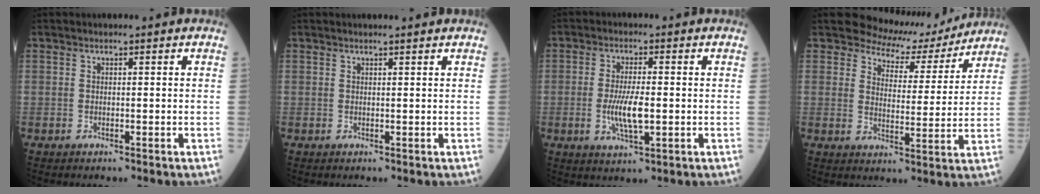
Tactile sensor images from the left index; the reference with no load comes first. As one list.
[{"total": 2.4, "force": [2.3, -0.1, 0.7], "torque": [-0.011, 0.006, 0.027]}, {"total": 5.7, "force": [-0.7, 1.3, 5.5], "torque": [-0.116, -0.010, -0.012]}, {"total": 8.7, "force": [8.3, 2.9, 0.2], "torque": [-0.009, -0.009, 0.112]}]